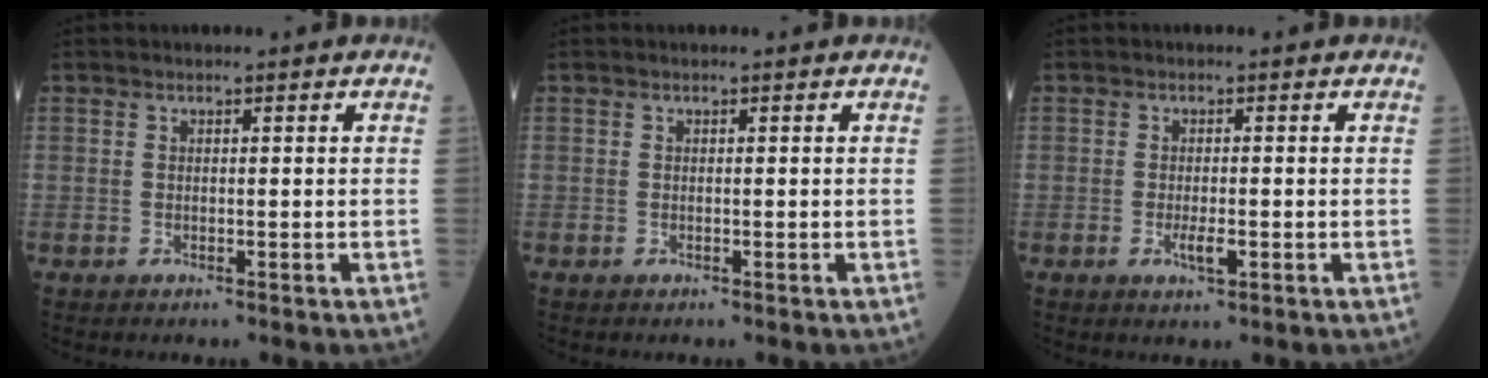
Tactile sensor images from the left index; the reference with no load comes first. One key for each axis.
{"total": 0.0}
{"total": 2.1, "fx": -0.8, "fy": 0.5, "fz": 1.9, "tx": -0.036, "ty": -0.002, "tz": -0.012}